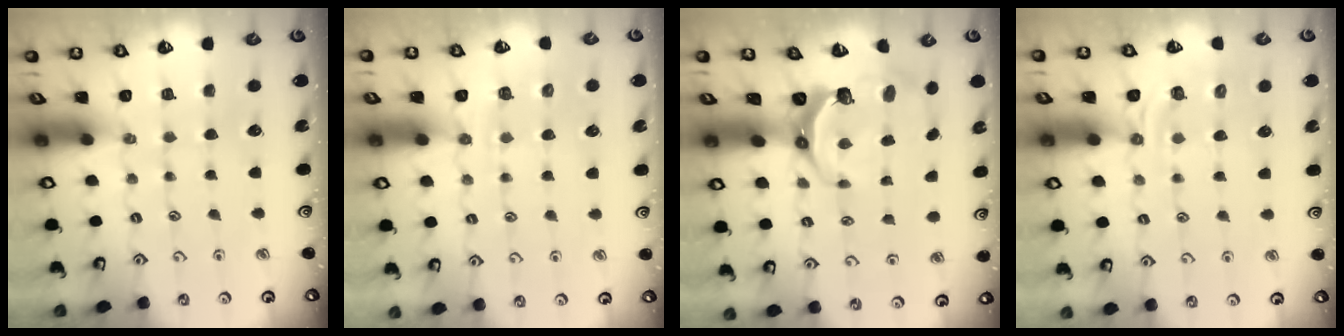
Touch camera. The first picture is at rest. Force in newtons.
{"total": 4.8, "press": 4.6, "slide": 1.3}
{"total": 7.8, "press": 6.6, "slide": 4.3}
{"total": 3.7, "press": 3.1, "slide": 1.9}